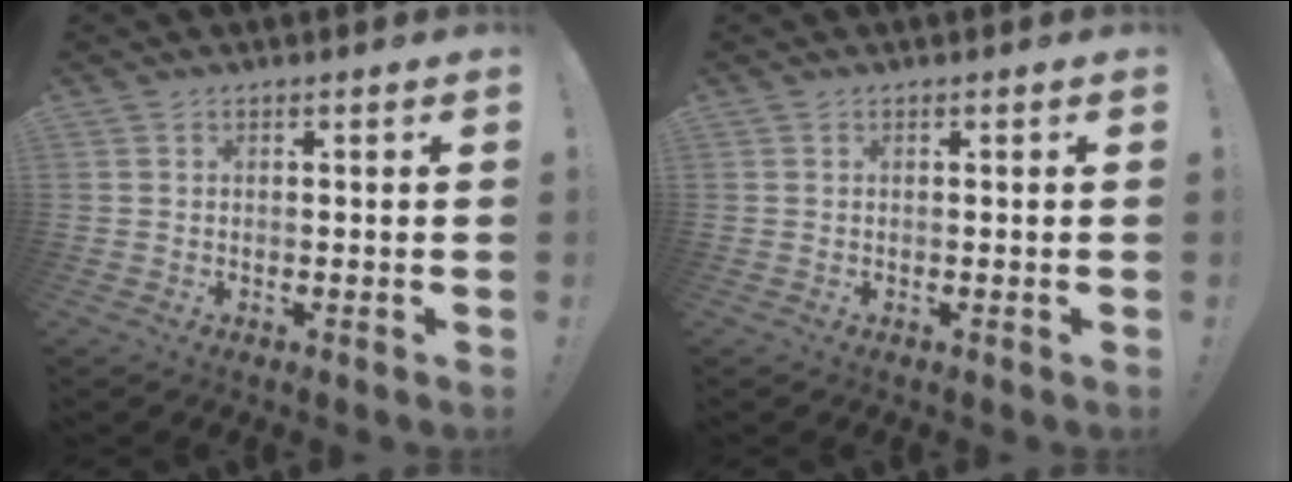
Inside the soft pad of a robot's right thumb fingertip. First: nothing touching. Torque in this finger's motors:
{"motor_torque": [0.00, 0.00, -0.08, 0.08, 0.00]}